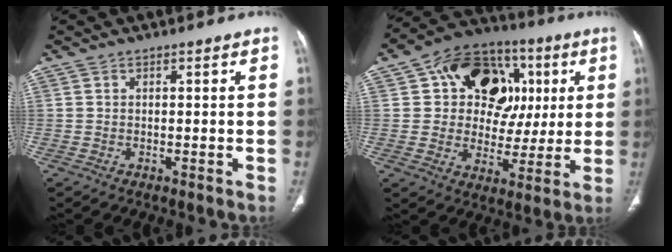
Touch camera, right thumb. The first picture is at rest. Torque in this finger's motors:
{"motor_torque": [0.81, 4.20, 0.39, 0.28, 0.19]}